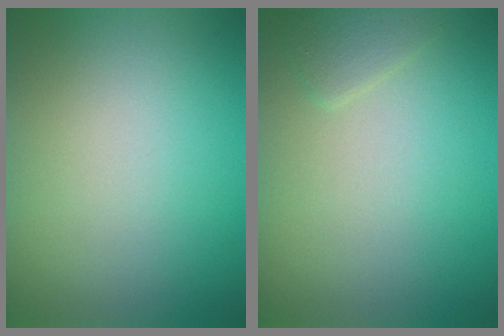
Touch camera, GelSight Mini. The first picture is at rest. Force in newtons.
{"total": 1.2, "press": 1.2, "slide": 0.1}